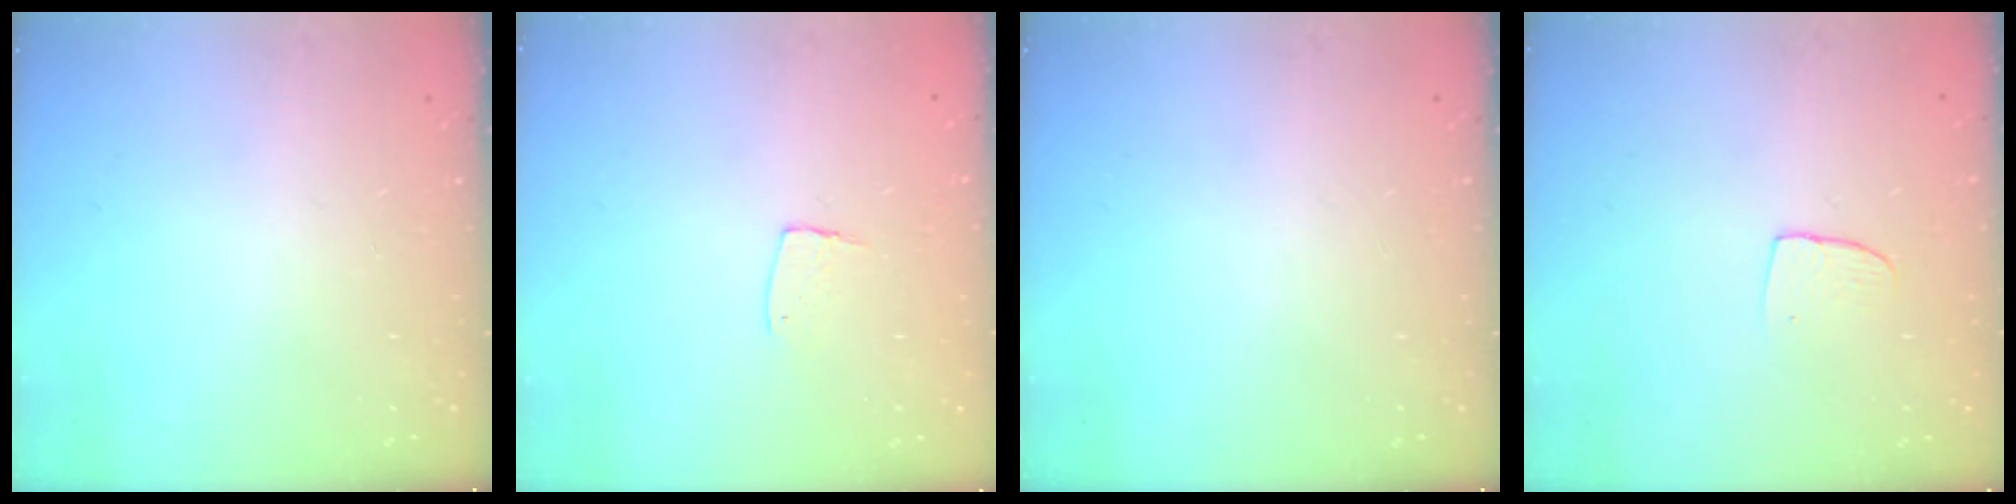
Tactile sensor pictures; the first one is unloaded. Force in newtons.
{"total": 5.1, "press": 5.1, "slide": 0.4}
{"total": 0.0}
{"total": 4.9, "press": 4.9, "slide": 0.4}